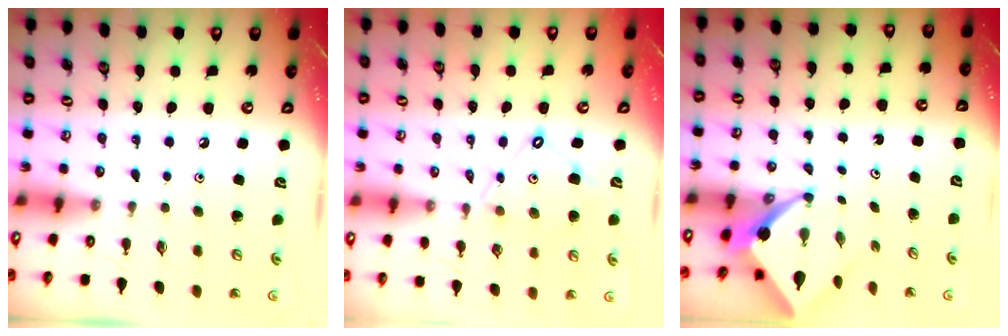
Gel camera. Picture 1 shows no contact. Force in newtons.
{"total": 8.3, "press": 8.2, "slide": 0.7}
{"total": 4.5, "press": 4.4, "slide": 0.4}